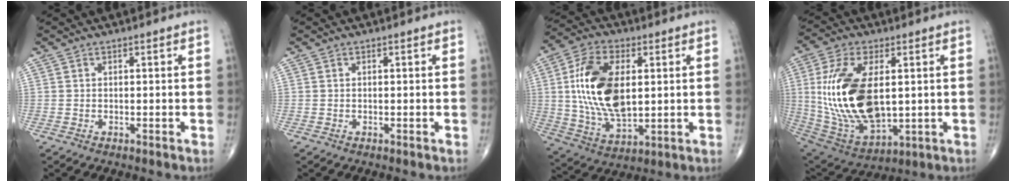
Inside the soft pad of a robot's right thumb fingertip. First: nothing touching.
{"total": 0.0}
{"total": 17.6, "force": [2.4, 9.4, 14.7], "torque": [-0.277, -0.008, 0.049]}
{"total": 21.5, "force": [1.8, 11.1, 18.3], "torque": [-0.365, -0.019, 0.050]}